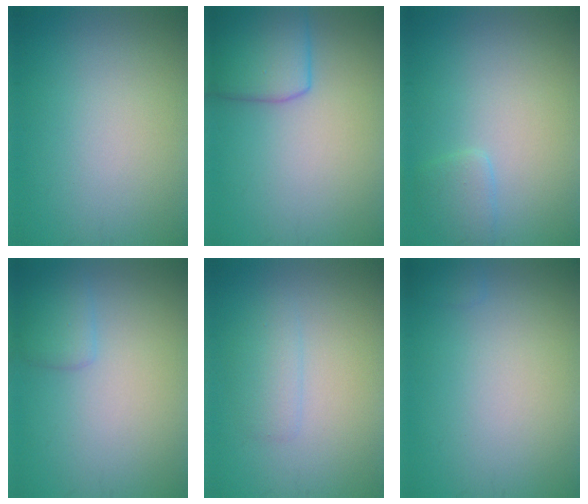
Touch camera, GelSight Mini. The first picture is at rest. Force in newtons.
{"total": 5.0, "press": 5.0, "slide": 0.3}
{"total": 1.5, "press": 1.5, "slide": 0.2}
{"total": 1.6, "press": 1.6, "slide": 0.0}
{"total": 1.7, "press": 1.7, "slide": 0.0}
{"total": 0.7, "press": 0.7, "slide": 0.0}